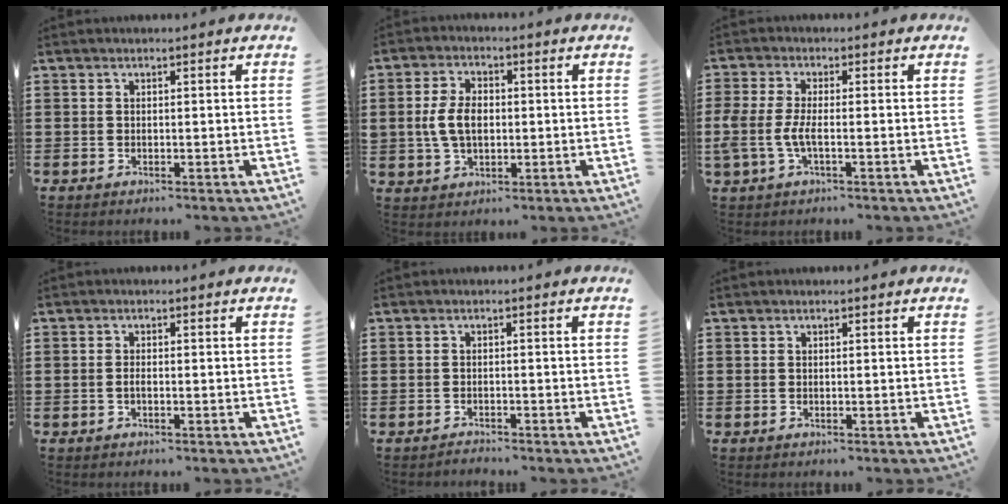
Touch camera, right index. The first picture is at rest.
{"total": 6.0, "force": [0.0, 3.8, 4.5], "torque": [-0.114, 0.006, -0.007]}
{"total": 4.5, "force": [-1.3, 1.4, 4.1], "torque": [-0.107, -0.009, -0.034]}
{"total": 1.0, "force": [-0.4, 0.2, 0.9], "torque": [-0.017, -0.002, -0.007]}
{"total": 1.1, "force": [-1.1, 0.2, -0.2], "torque": [0.001, 0.006, -0.026]}
{"total": 0.0}